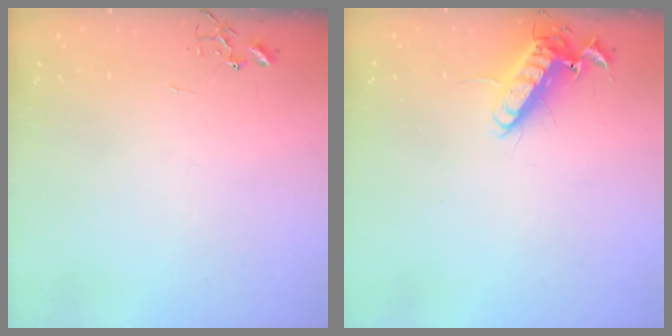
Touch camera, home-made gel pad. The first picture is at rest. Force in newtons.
{"total": 12.7, "press": 12.5, "slide": 2.1}